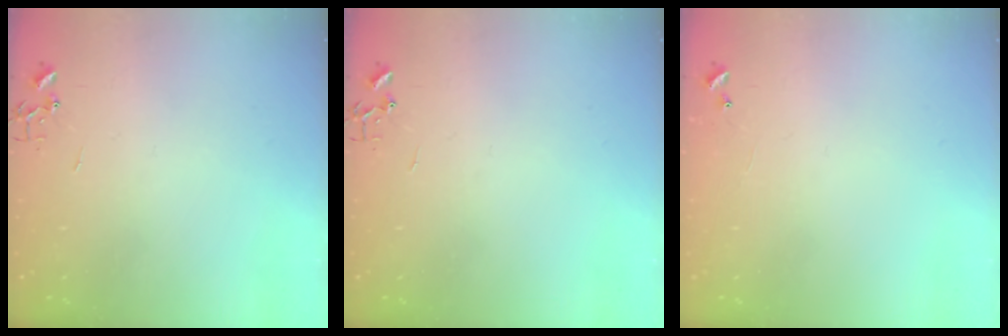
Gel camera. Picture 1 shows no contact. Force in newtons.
{"total": 0.0}
{"total": 5.1, "press": 5.0, "slide": 0.3}